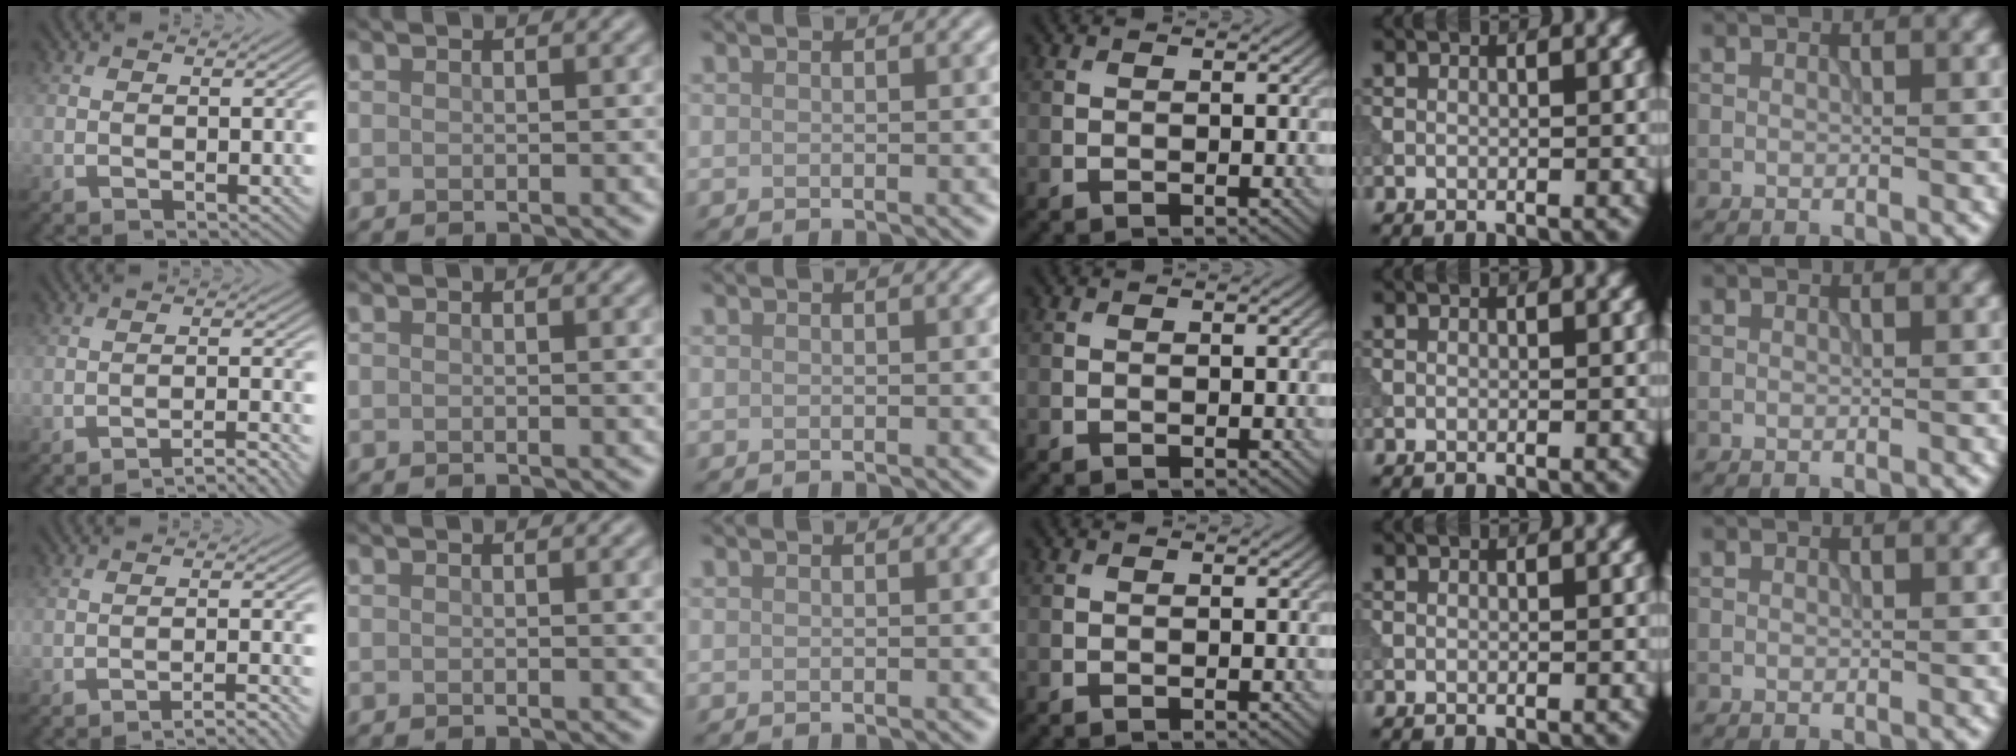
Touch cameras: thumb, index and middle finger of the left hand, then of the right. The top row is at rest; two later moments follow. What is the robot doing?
{"motion": "extract", "object": "tissue"}